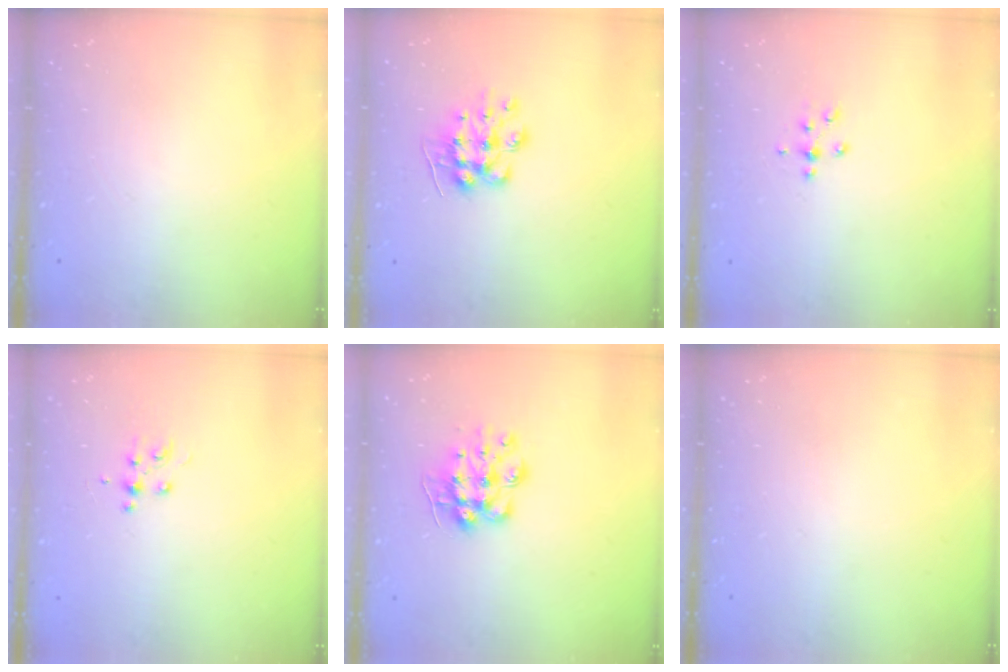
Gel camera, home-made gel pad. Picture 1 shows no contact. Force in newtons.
{"total": 9.1, "press": 9.1, "slide": 0.2}
{"total": 3.8, "press": 3.5, "slide": 1.2}
{"total": 5.0, "press": 4.9, "slide": 1.2}
{"total": 9.9, "press": 9.9, "slide": 0.3}
{"total": 0.0}